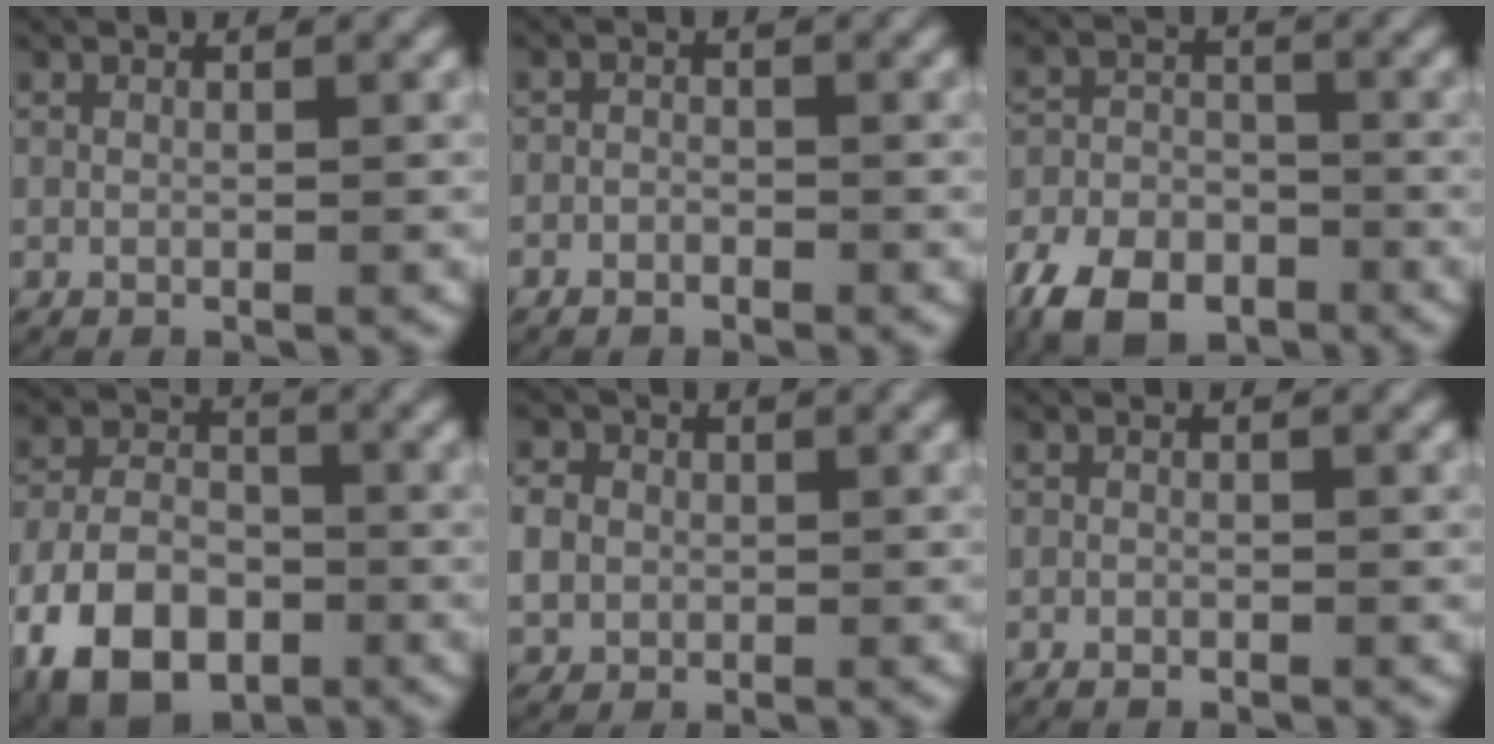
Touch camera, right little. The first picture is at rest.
{"total": 1.5, "force": [-1.0, 1.1, 0.0], "torque": [-0.006, -0.004, -0.020]}
{"total": 7.5, "force": [-4.8, 4.9, 3.1], "torque": [-0.054, -0.012, -0.084]}
{"total": 10.0, "force": [-4.0, 7.2, 5.7], "torque": [-0.125, -0.025, -0.061]}
{"total": 4.1, "force": [0.1, 3.8, 1.6], "torque": [-0.050, -0.003, -0.001]}
{"total": 0.7, "force": [-0.6, 0.4, 0.0], "torque": [-0.004, -0.002, -0.011]}